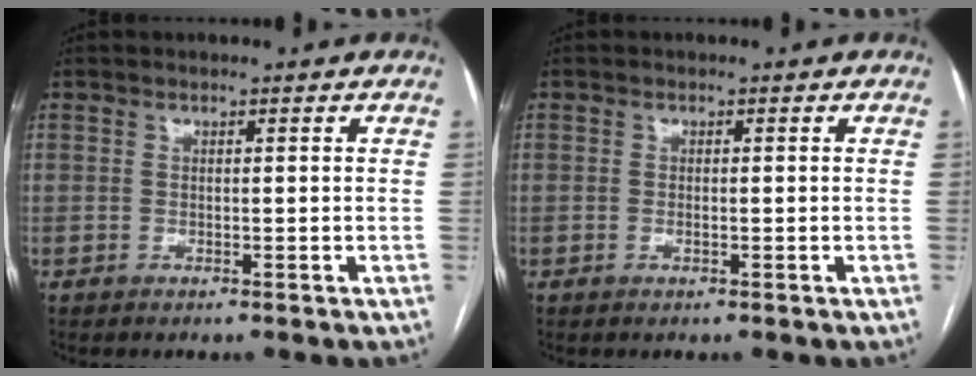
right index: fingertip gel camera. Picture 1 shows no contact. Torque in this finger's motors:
{"motor_torque": [-0.31, -0.11, -0.05, -0.01]}